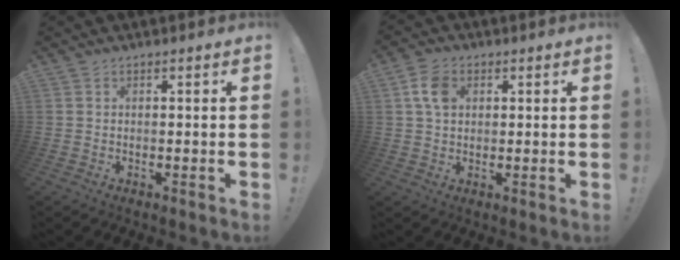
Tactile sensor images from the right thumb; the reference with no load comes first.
{"total": 7.2, "force": [1.8, 5.2, 4.6], "torque": [-0.090, 0.010, 0.037]}